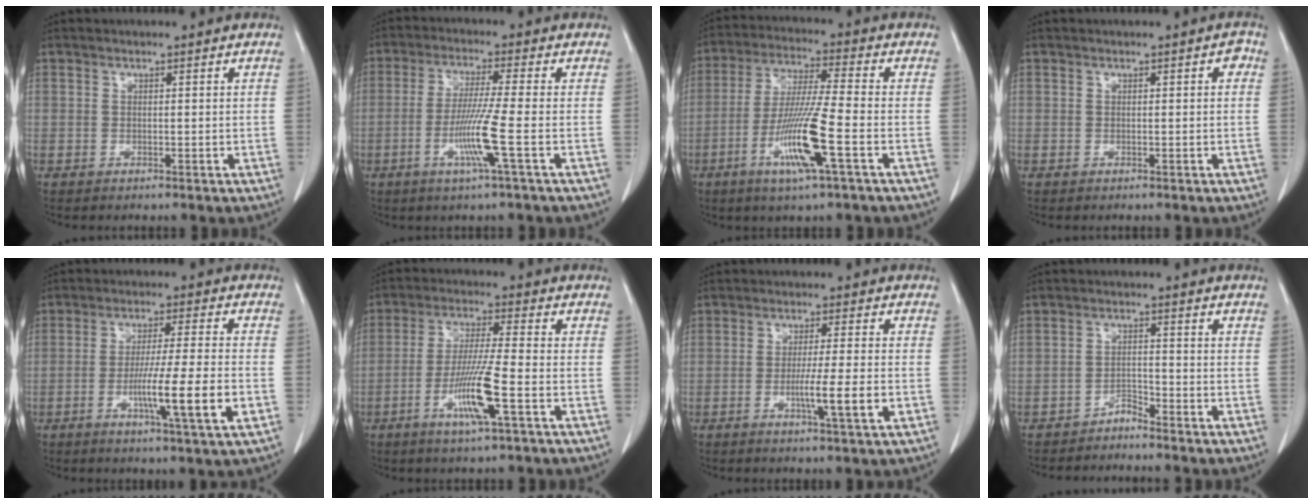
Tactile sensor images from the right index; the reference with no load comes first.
{"total": 7.8, "force": [-2.4, -1.3, 7.3], "torque": [-0.144, -0.015, -0.051]}
{"total": 12.0, "force": [-4.4, -0.2, 11.1], "torque": [-0.222, -0.017, -0.087]}
{"total": 1.1, "force": [0.1, 0.5, 0.9], "torque": [-0.007, 0.005, 0.000]}
{"total": 11.2, "force": [-3.3, -0.6, 10.7], "torque": [-0.184, -0.016, -0.059]}
{"total": 9.4, "force": [-3.5, -0.2, 8.8], "torque": [-0.171, -0.013, -0.069]}
{"total": 6.9, "force": [-1.9, -0.5, 6.6], "torque": [-0.108, -0.013, -0.032]}
{"total": 2.0, "force": [-2.0, 0.3, 0.2], "torque": [0.005, -0.001, -0.034]}